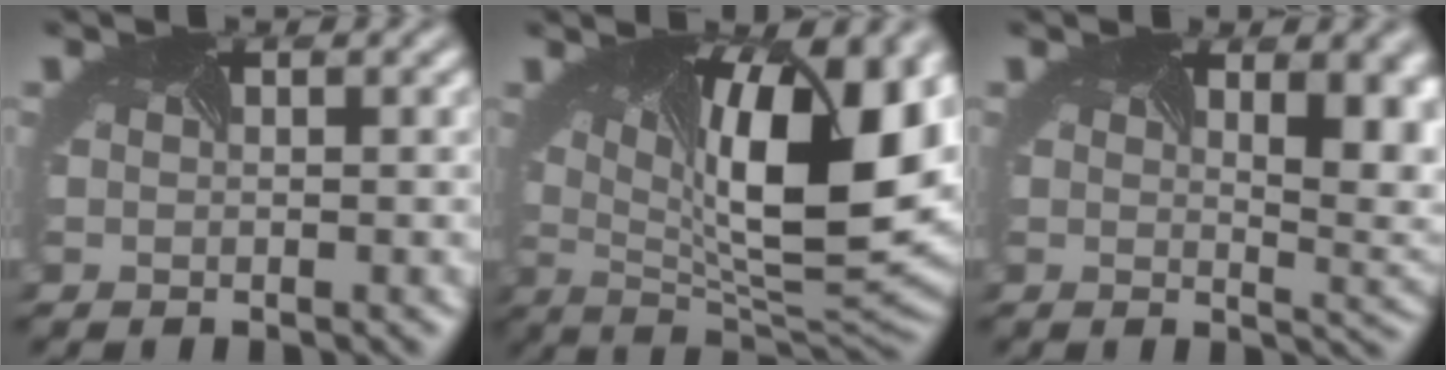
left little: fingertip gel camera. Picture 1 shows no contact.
{"total": 15.1, "force": [2.9, 5.9, 13.6], "torque": [-0.183, -0.010, 0.047]}
{"total": 9.0, "force": [3.1, 4.3, 7.3], "torque": [-0.070, 0.017, 0.042]}